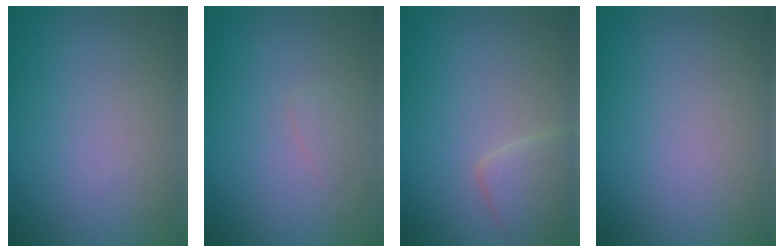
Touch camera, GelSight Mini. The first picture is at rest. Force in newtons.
{"total": 0.7, "press": 0.7, "slide": 0.0}
{"total": 2.5, "press": 2.5, "slide": 0.3}
{"total": 0.0}